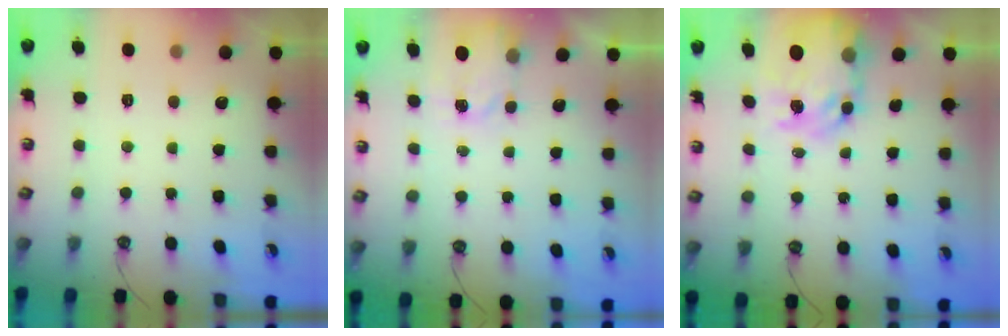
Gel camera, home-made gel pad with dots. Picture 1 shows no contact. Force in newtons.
{"total": 2.7, "press": 2.7, "slide": 0.4}
{"total": 11.4, "press": 11.3, "slide": 0.9}